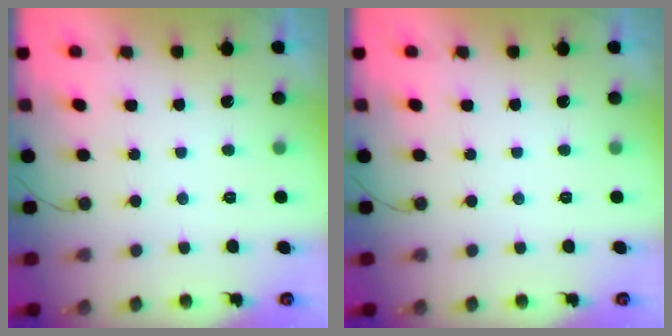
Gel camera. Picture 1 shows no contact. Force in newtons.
{"total": 0.0}